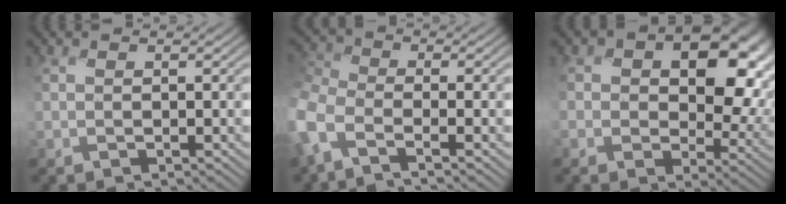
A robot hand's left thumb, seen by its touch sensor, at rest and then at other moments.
{"total": 5.5, "force": [-3.7, 2.3, 3.3], "torque": [-0.087, -0.007, -0.099]}
{"total": 12.5, "force": [2.6, 8.5, 8.7], "torque": [-0.140, -0.017, 0.055]}